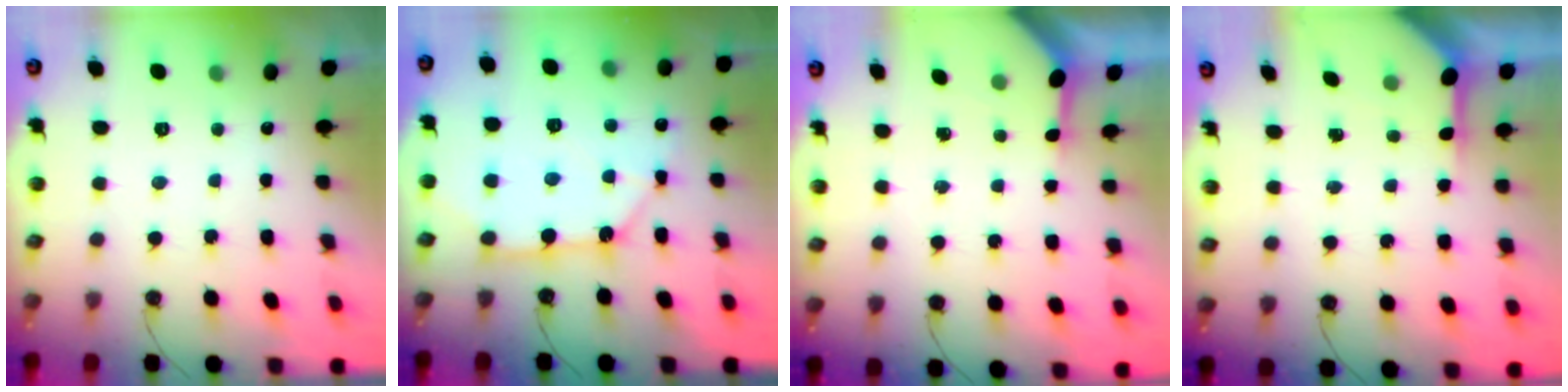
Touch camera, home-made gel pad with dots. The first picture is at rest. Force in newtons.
{"total": 13.1, "press": 13.0, "slide": 1.7}
{"total": 3.4, "press": 3.4, "slide": 0.4}
{"total": 5.8, "press": 5.8, "slide": 0.3}